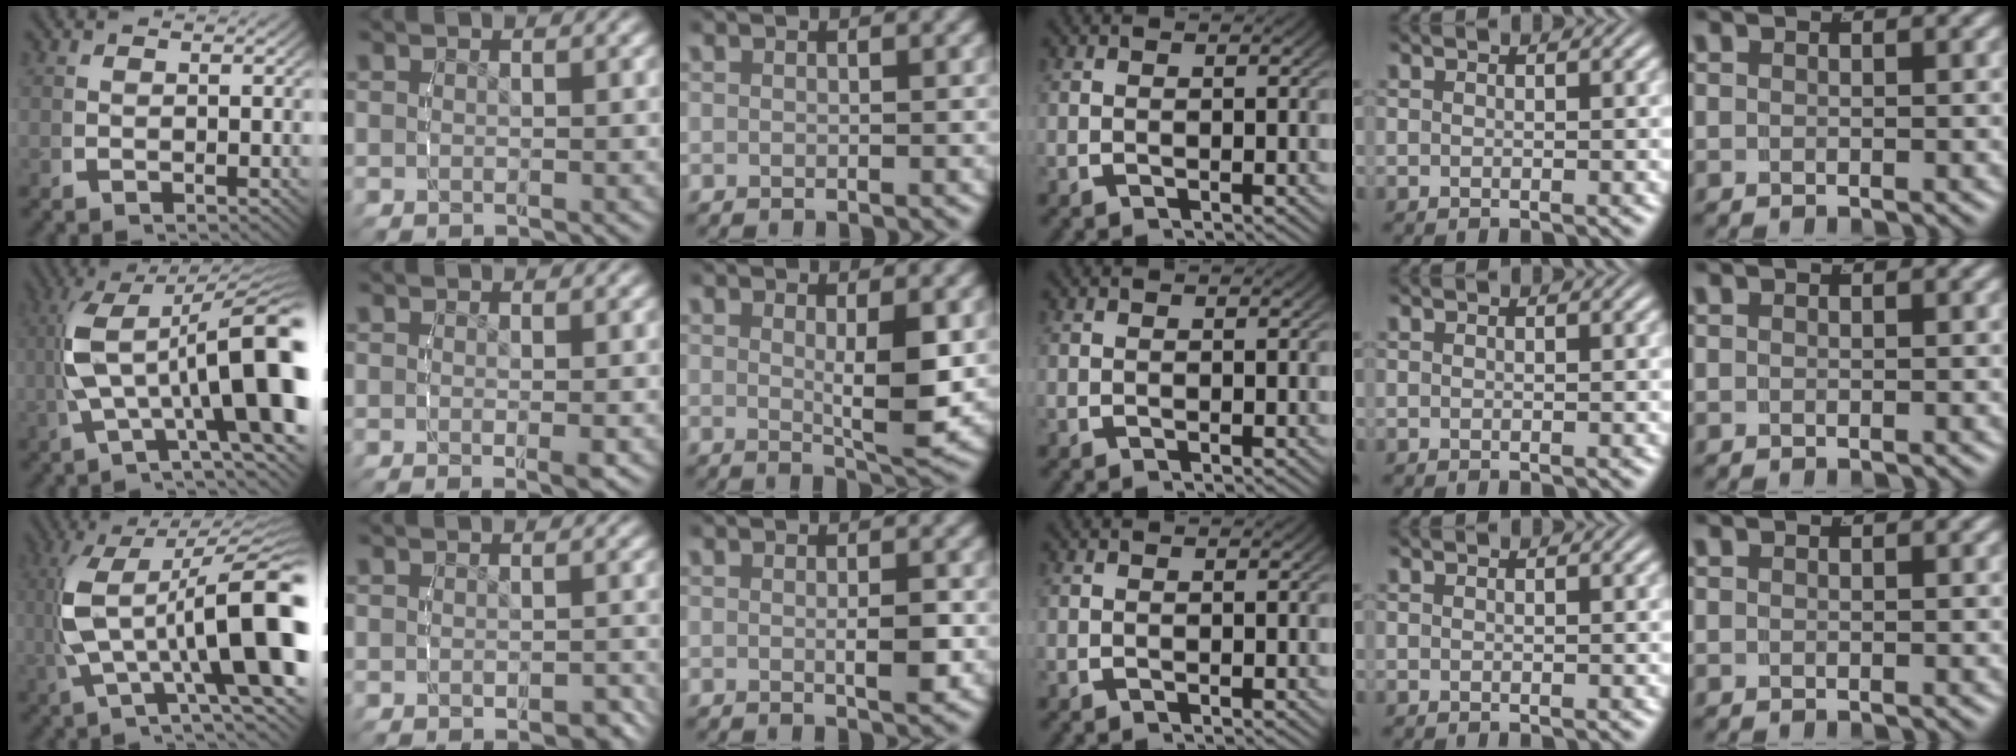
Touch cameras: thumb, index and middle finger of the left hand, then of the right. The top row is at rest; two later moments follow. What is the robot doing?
{"motion": "lift_and_place", "object": "button"}